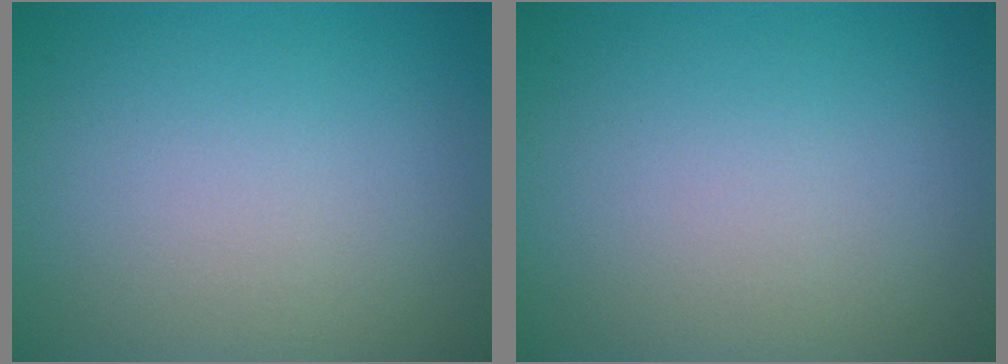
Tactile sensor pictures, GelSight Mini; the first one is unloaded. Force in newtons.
{"total": 0.0}